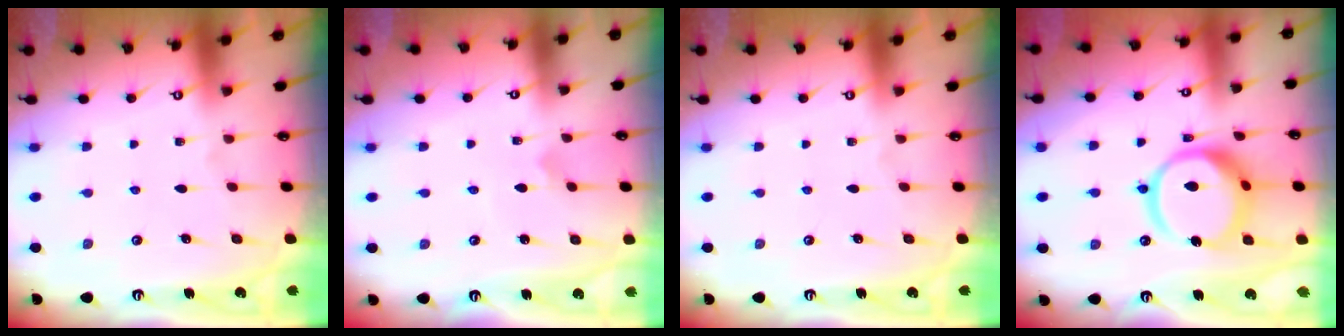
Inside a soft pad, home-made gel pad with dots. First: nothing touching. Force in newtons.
{"total": 2.2, "press": 2.2, "slide": 0.1}
{"total": 0.0}
{"total": 15.6, "press": 15.5, "slide": 1.6}